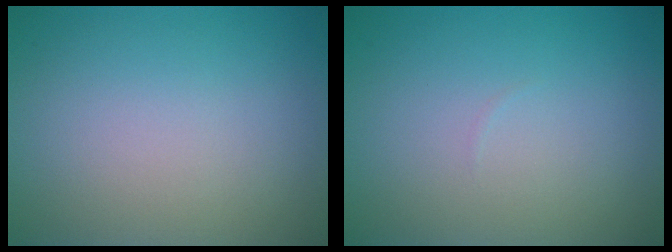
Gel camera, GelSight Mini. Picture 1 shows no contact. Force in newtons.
{"total": 0.0}